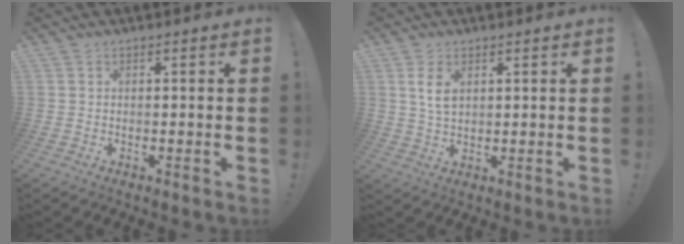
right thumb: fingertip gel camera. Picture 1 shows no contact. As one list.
[{"total": 5.3, "force": [1.9, 3.0, 4.0], "torque": [-0.066, -0.009, 0.032]}]